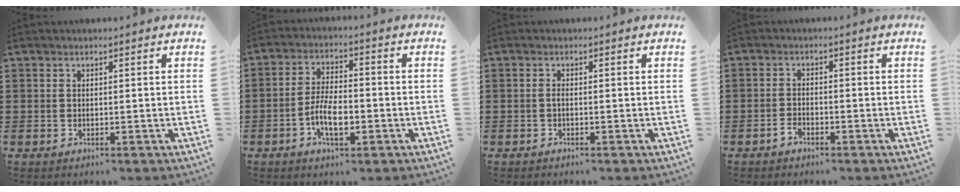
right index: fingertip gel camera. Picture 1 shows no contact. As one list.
[{"total": 6.7, "force": [-2.2, 3.0, 5.6], "torque": [-0.121, 0.001, -0.045]}, {"total": 0.8, "force": [-0.5, 0.2, 0.7], "torque": [-0.015, -0.004, -0.008]}, {"total": 1.5, "force": [-1.2, 0.6, 0.5], "torque": [-0.014, 0.000, -0.025]}]